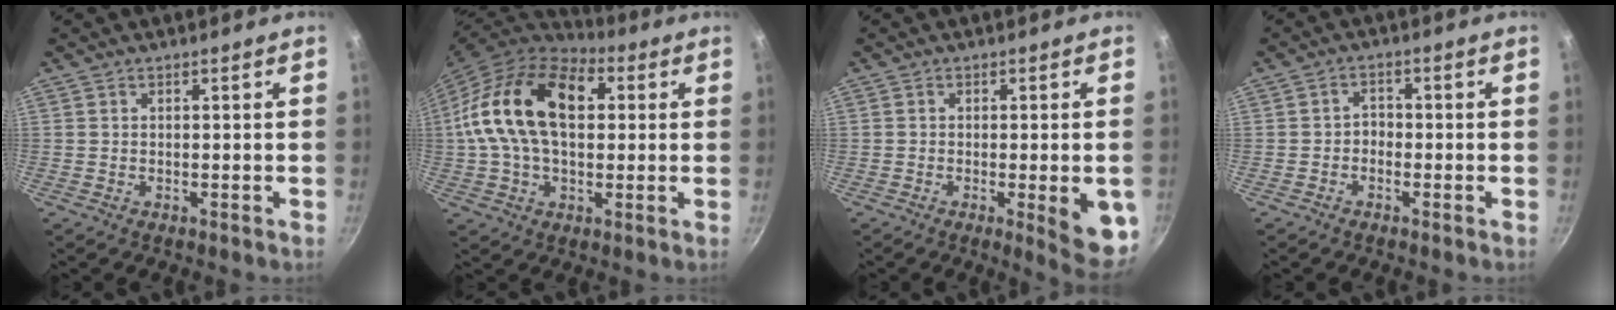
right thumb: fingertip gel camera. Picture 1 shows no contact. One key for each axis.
{"total": 21.3, "fx": 3.5, "fy": 13.2, "fz": 16.3, "tx": -0.278, "ty": 0.027, "tz": 0.044}
{"total": 9.0, "fx": -2.1, "fy": 2.1, "fz": 8.4, "tx": -0.083, "ty": 0.001, "tz": -0.021}
{"total": 2.0, "fx": -1.0, "fy": 1.4, "fz": 0.9, "tx": -0.004, "ty": 0.016, "tz": -0.022}